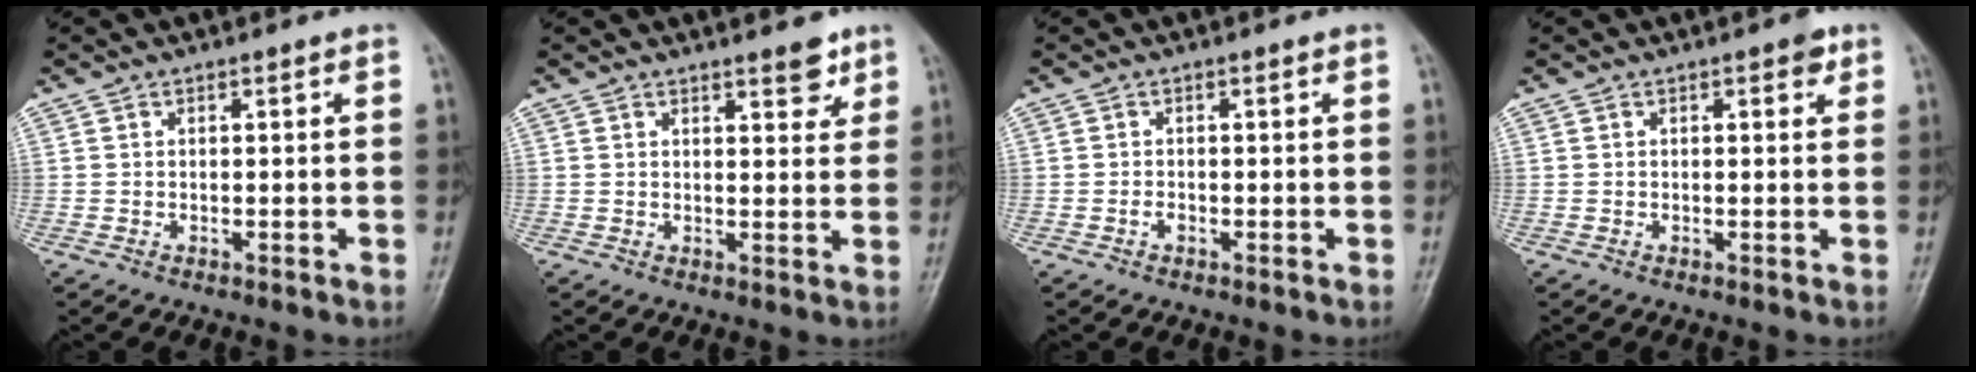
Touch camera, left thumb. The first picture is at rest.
{"total": 4.0, "force": [2.8, 1.6, 2.3], "torque": [-0.012, -0.016, 0.036]}
{"total": 0.9, "force": [-0.4, 0.6, 0.6], "torque": [-0.008, 0.001, -0.008]}
{"total": 1.9, "force": [1.0, 0.9, 1.3], "torque": [-0.008, -0.001, 0.009]}